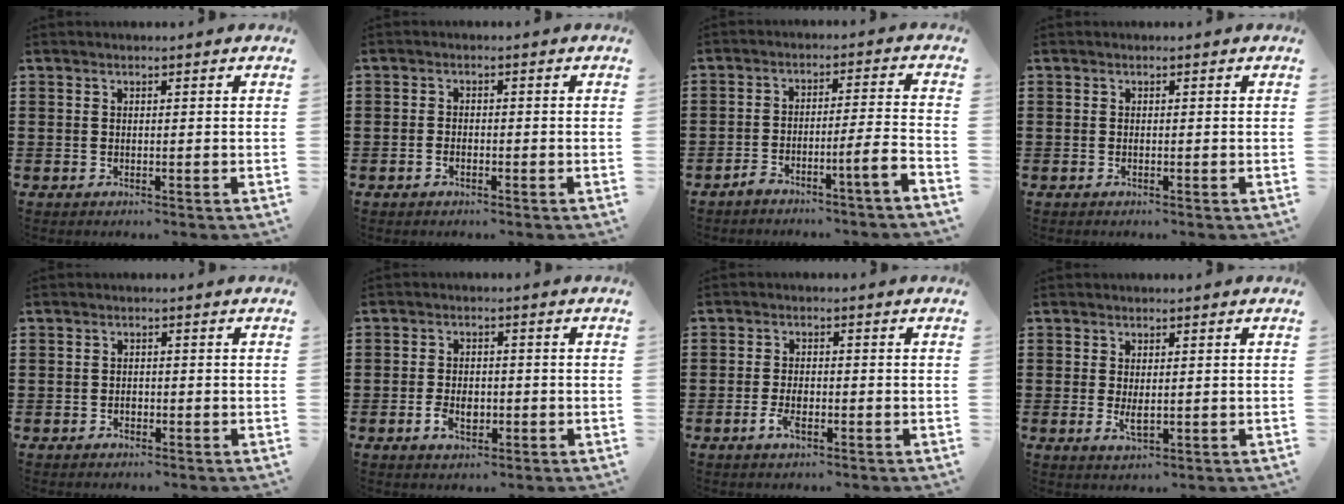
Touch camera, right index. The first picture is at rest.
{"total": 1.3, "force": [-0.9, 0.6, 0.7], "torque": [-0.016, -0.003, -0.017]}
{"total": 5.0, "force": [-3.7, -0.6, 3.3], "torque": [-0.055, -0.004, -0.071]}
{"total": 0.0}
{"total": 0.9, "force": [-0.5, 0.7, 0.3], "torque": [-0.010, -0.003, -0.010]}
{"total": 3.7, "force": [-1.3, 2.2, 2.7], "torque": [-0.060, -0.001, -0.023]}
{"total": 3.1, "force": [-1.4, 1.2, 2.5], "torque": [-0.053, -0.005, -0.024]}
{"total": 2.5, "force": [0.0, 1.0, 2.3], "torque": [-0.045, 0.000, 0.001]}